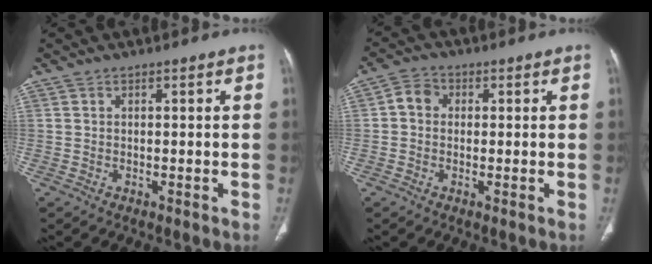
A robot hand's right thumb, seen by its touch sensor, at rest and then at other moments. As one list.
[{"total": 3.9, "force": [0.3, 3.4, 2.0], "torque": [-0.023, 0.012, -0.003]}]